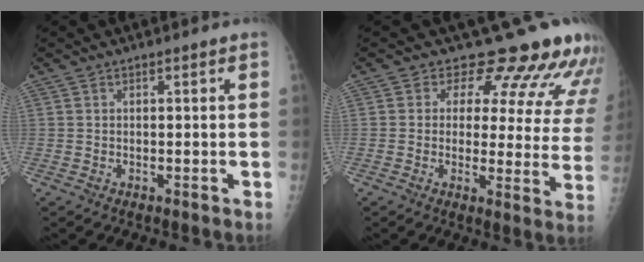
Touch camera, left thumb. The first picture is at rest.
{"total": 15.3, "force": [13.2, 5.6, 5.4], "torque": [-0.013, -0.087, 0.135]}